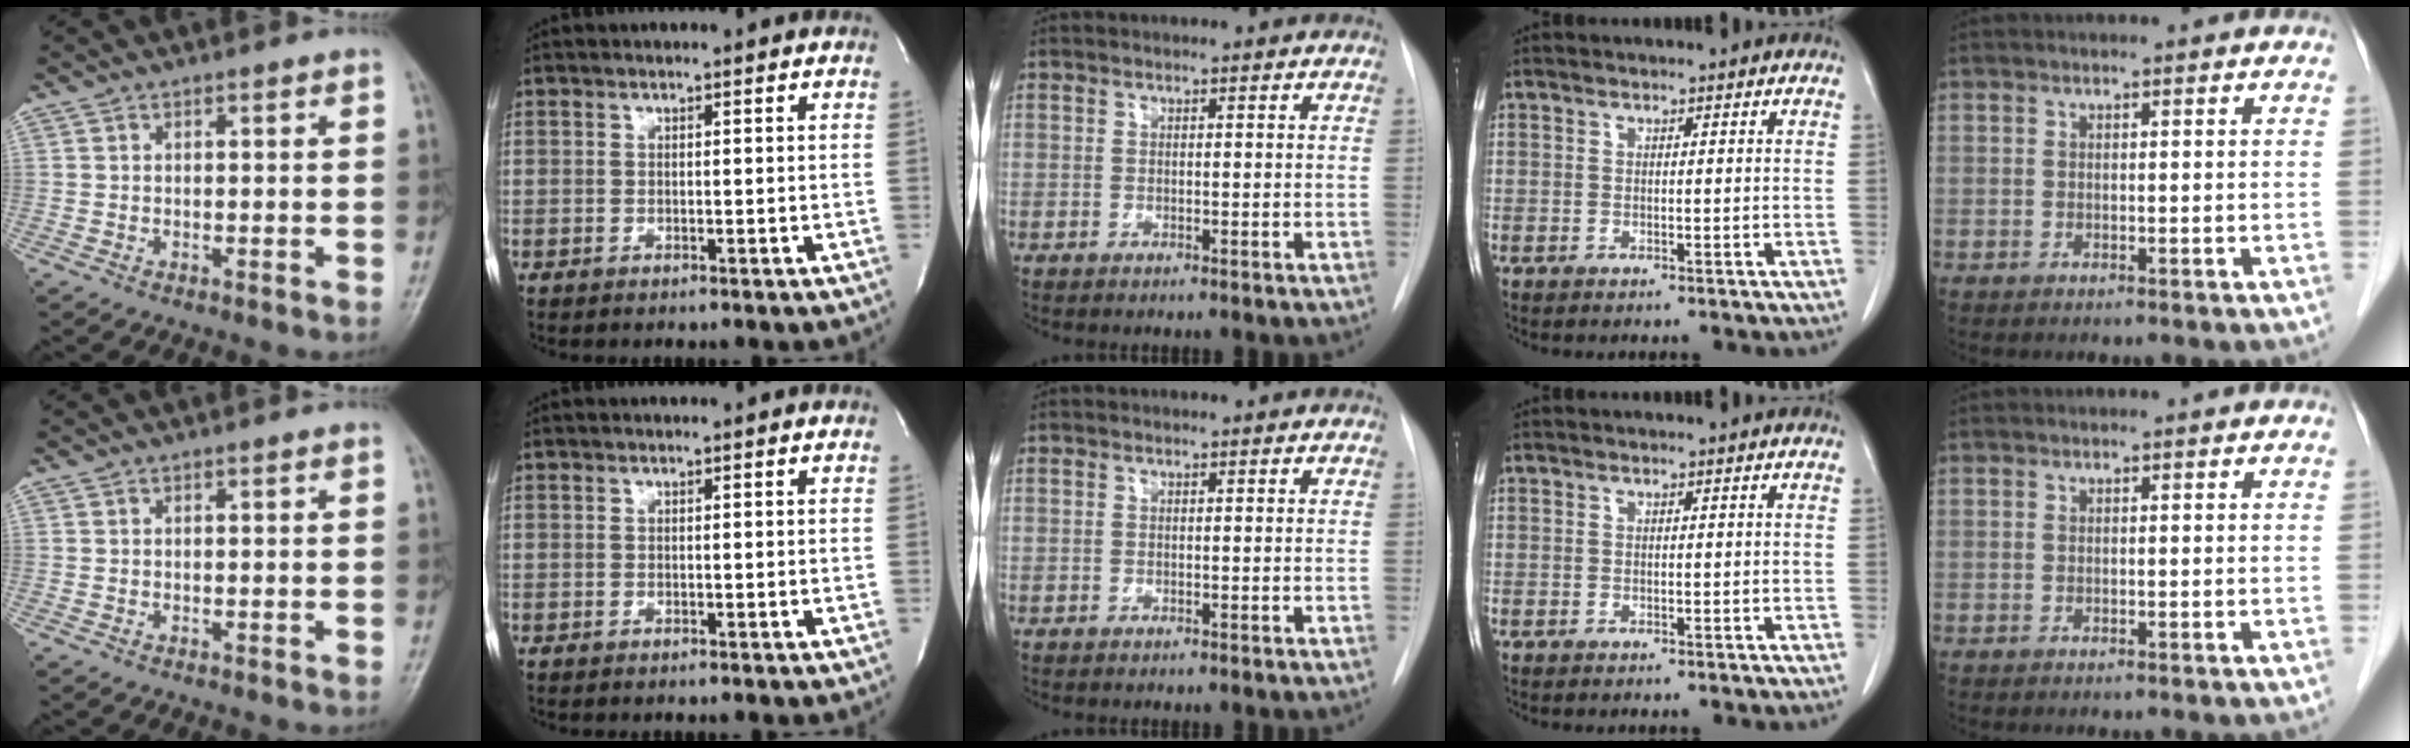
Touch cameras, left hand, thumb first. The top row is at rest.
{}